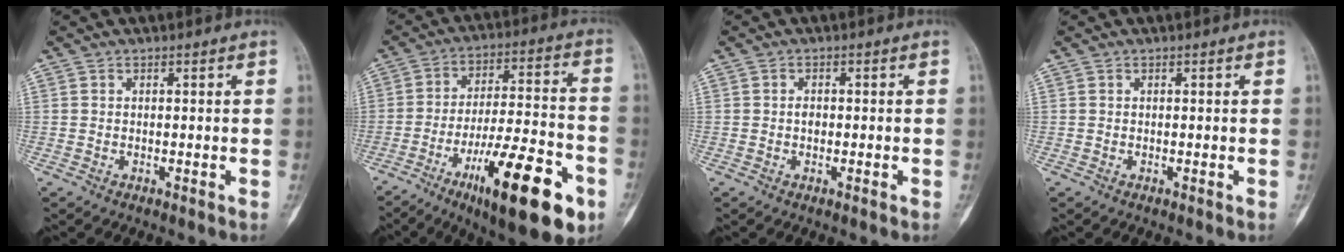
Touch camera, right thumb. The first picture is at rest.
{"total": 22.1, "force": [-10.5, 6.0, 18.5], "torque": [-0.265, 0.049, -0.159]}
{"total": 1.2, "force": [-0.3, 0.7, 0.9], "torque": [-0.010, 0.001, -0.006]}
{"total": 0.0}